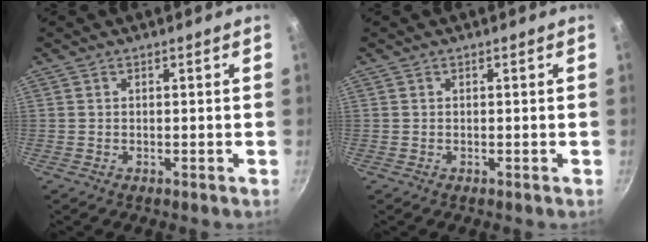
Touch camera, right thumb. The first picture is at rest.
{"total": 0.0}